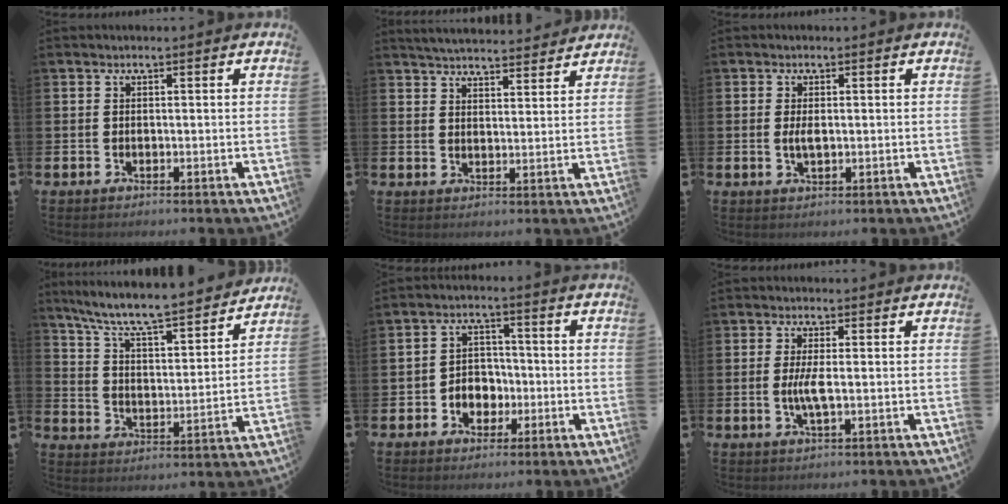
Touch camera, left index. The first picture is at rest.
{"total": 4.2, "force": [4.2, 0.3, 0.2], "torque": [-0.014, -0.026, 0.075]}
{"total": 1.8, "force": [0.1, 0.7, 1.6], "torque": [-0.033, 0.002, 0.001]}
{"total": 8.2, "force": [7.6, 0.7, 3.0], "torque": [-0.089, -0.060, 0.125]}
{"total": 3.8, "force": [-1.2, 3.4, 1.2], "torque": [-0.025, 0.004, -0.032]}
{"total": 2.7, "force": [-0.2, 0.3, 2.7], "torque": [-0.058, -0.001, -0.004]}